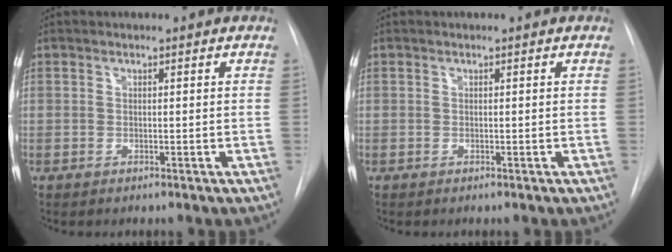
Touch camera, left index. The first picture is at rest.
{"total": 0.0}